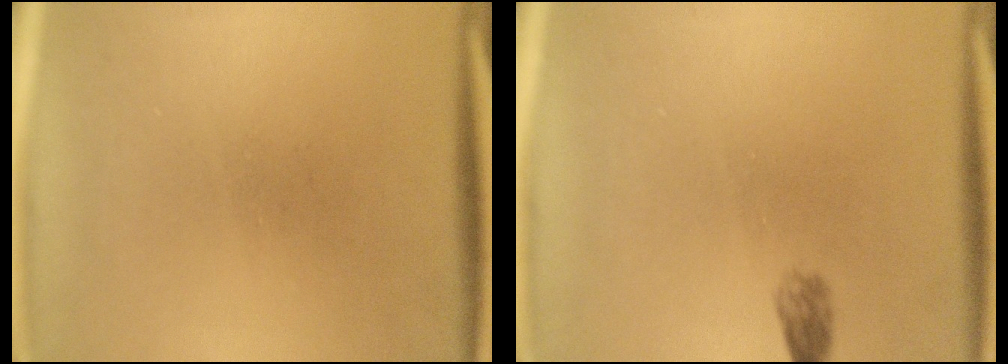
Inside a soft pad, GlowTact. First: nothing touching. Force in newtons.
{"total": 1.5}